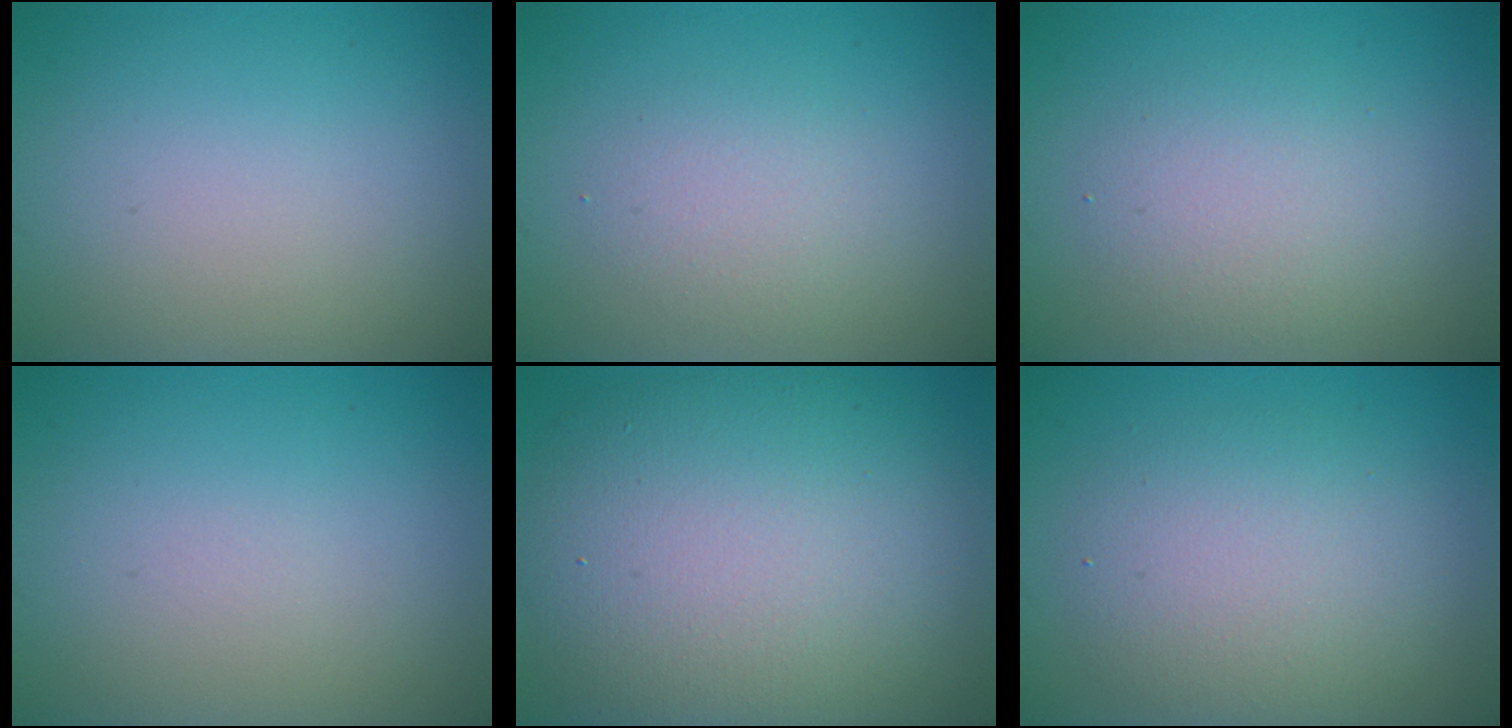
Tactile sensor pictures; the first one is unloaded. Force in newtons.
{"total": 2.2, "press": 2.2, "slide": 0.2}
{"total": 3.2, "press": 3.2, "slide": 0.1}
{"total": 0.0}
{"total": 13.0, "press": 13.0, "slide": 0.6}
{"total": 4.7, "press": 4.7, "slide": 0.2}